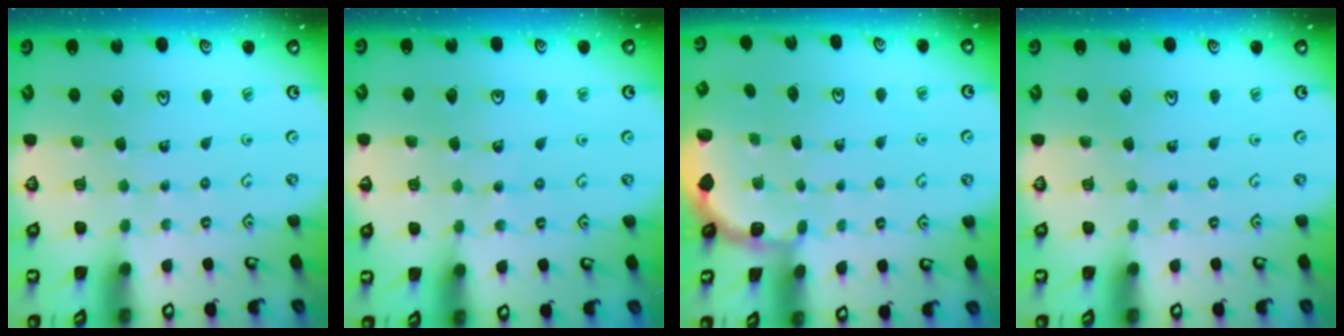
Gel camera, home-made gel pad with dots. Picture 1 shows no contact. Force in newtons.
{"total": 3.9, "press": 3.8, "slide": 0.9}
{"total": 1.8, "press": 1.6, "slide": 0.8}
{"total": 0.0}